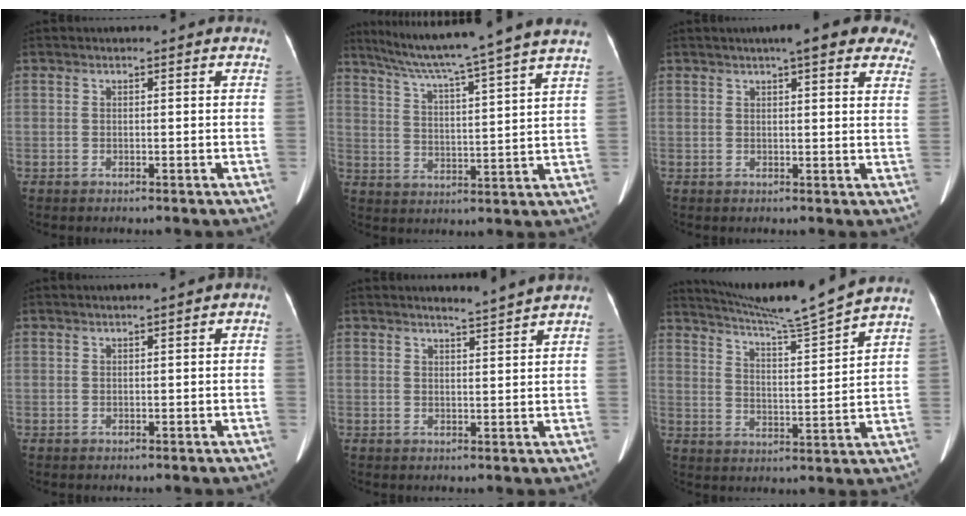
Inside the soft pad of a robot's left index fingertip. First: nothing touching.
{"total": 18.0, "force": [15.2, -2.4, 9.4], "torque": [-0.160, -0.011, 0.214]}
{"total": 12.2, "force": [9.3, 2.4, 7.4], "torque": [-0.076, 0.021, 0.097]}
{"total": 1.3, "force": [-0.4, 0.6, 1.0], "torque": [-0.007, 0.011, -0.008]}
{"total": 2.0, "force": [1.7, -0.5, 0.9], "torque": [-0.014, 0.001, 0.028]}
{"total": 10.9, "force": [10.0, -3.1, 3.1], "torque": [-0.064, -0.038, 0.170]}